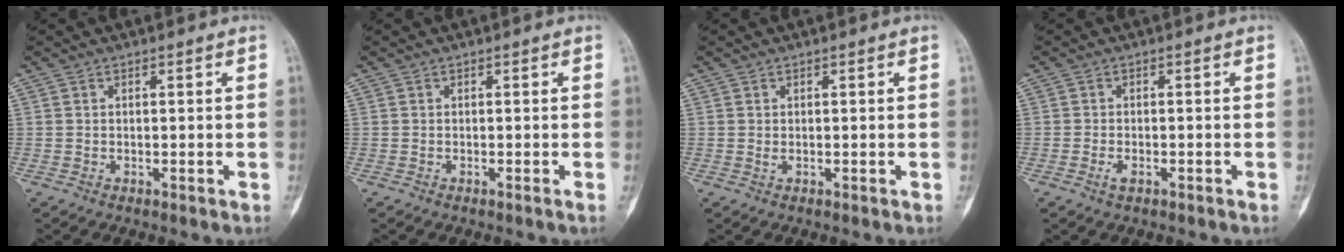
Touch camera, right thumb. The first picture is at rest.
{"total": 0.0}
{"total": 0.0}
{"total": 1.6, "force": [-0.8, 0.7, 1.2], "torque": [-0.028, 0.002, -0.016]}